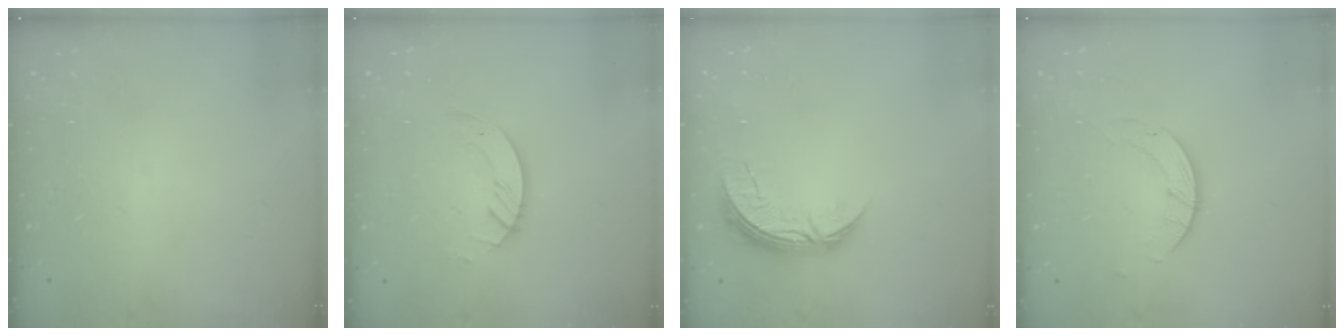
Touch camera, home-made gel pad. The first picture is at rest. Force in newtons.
{"total": 3.0, "press": 3.0, "slide": 0.3}
{"total": 7.2, "press": 7.1, "slide": 0.5}
{"total": 2.8, "press": 2.8, "slide": 0.3}